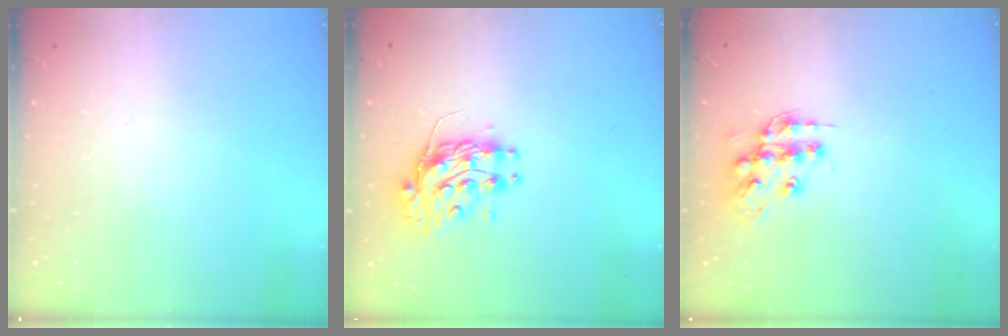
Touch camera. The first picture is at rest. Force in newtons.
{"total": 10.0, "press": 9.9, "slide": 0.8}
{"total": 12.5, "press": 12.5, "slide": 0.9}